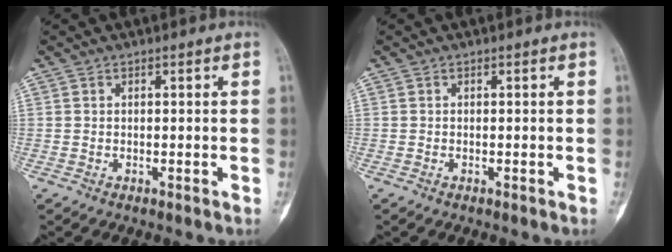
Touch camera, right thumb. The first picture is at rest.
{"total": 0.0}